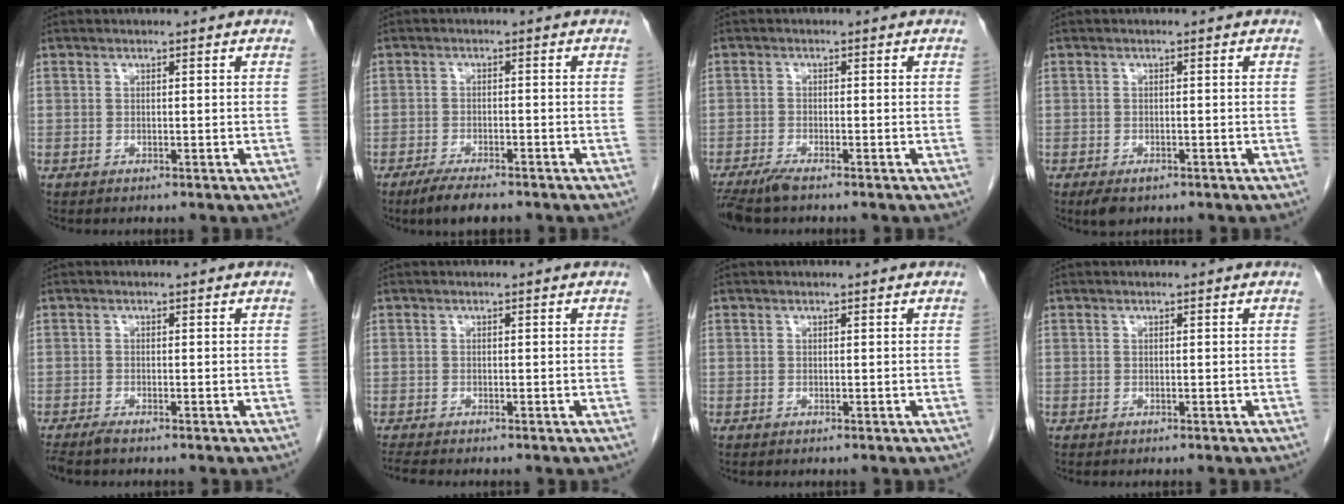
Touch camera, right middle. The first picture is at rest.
{"total": 4.8, "force": [-3.8, 1.0, 2.8], "torque": [-0.052, -0.008, -0.064]}
{"total": 4.0, "force": [-3.2, 0.4, 2.4], "torque": [-0.045, -0.010, -0.058]}
{"total": 2.6, "force": [-1.6, 1.2, 1.6], "torque": [-0.031, -0.004, -0.019]}
{"total": 1.6, "force": [-1.4, -0.1, 0.8], "torque": [-0.021, -0.006, -0.027]}
{"total": 1.5, "force": [-1.4, -0.2, 0.4], "torque": [-0.017, -0.007, -0.028]}
{"total": 0.0}
{"total": 0.0}